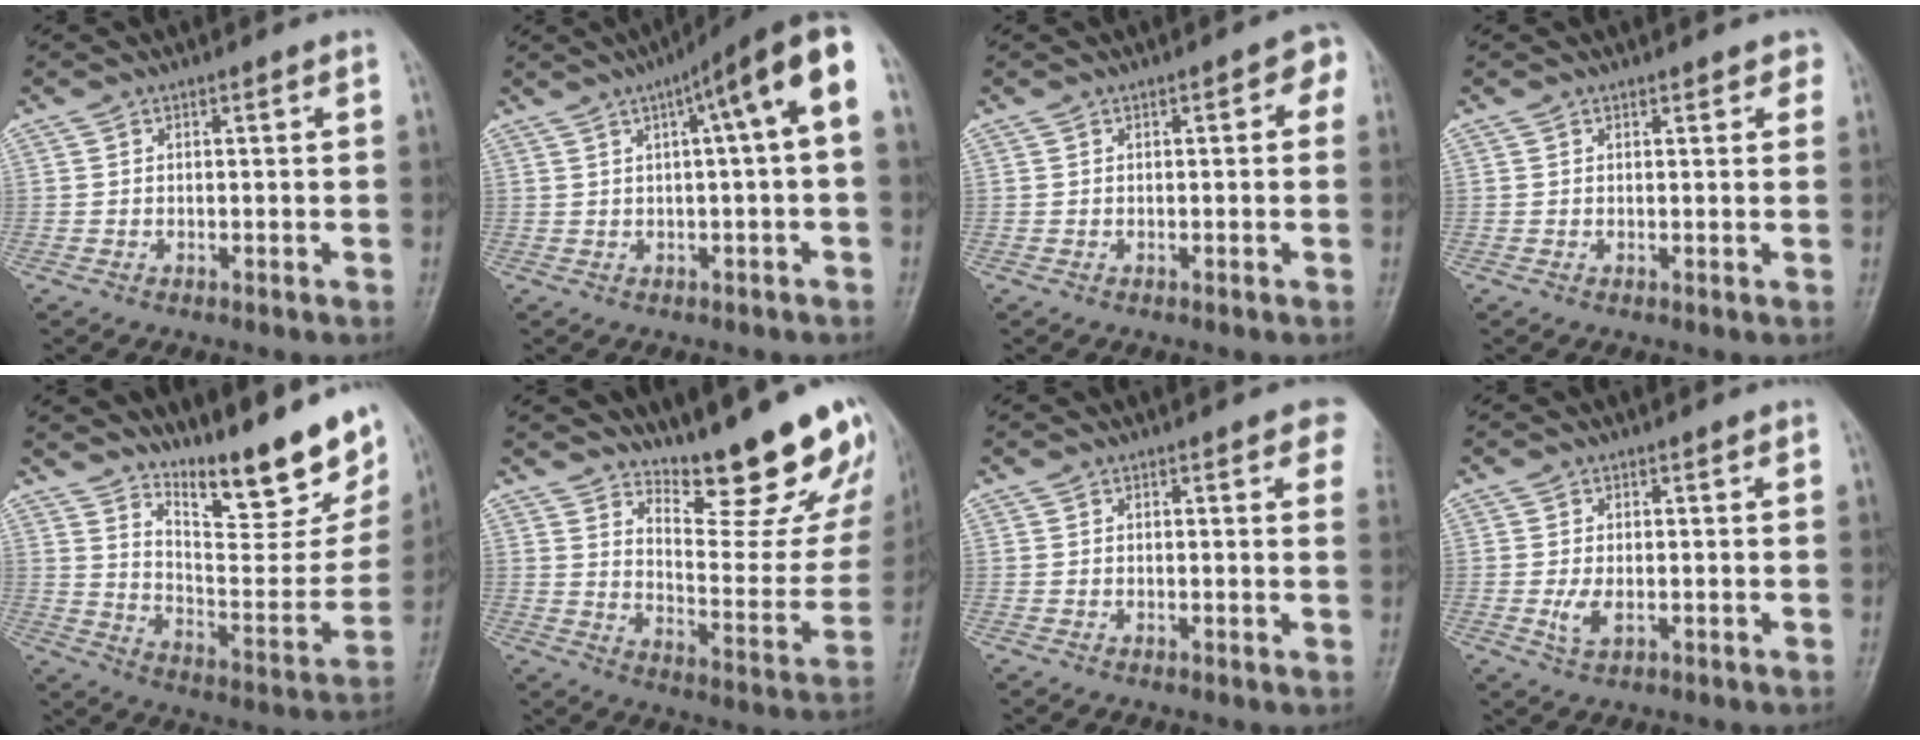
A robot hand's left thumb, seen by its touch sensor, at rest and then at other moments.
{"total": 10.1, "force": [2.5, 1.3, 9.7], "torque": [-0.138, 0.032, 0.029]}
{"total": 3.3, "force": [0.7, 1.6, 2.8], "torque": [-0.015, 0.005, -0.002]}
{"total": 1.9, "force": [1.4, 1.0, 0.7], "torque": [0.014, -0.001, 0.010]}
{"total": 22.7, "force": [16.8, 6.0, 14.1], "torque": [-0.172, -0.111, 0.249]}
{"total": 21.2, "force": [17.5, 5.1, 10.9], "torque": [-0.112, -0.152, 0.239]}
{"total": 5.3, "force": [3.1, 1.9, 3.9], "torque": [-0.019, -0.002, 0.027]}
{"total": 2.8, "force": [-0.2, 1.6, 2.3], "torque": [-0.051, -0.009, -0.001]}